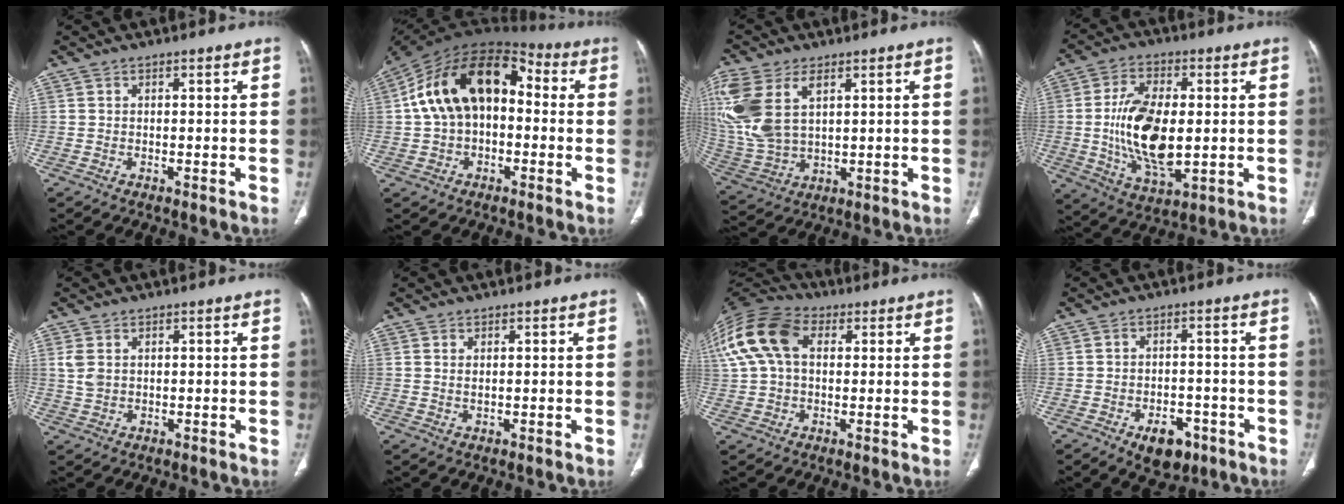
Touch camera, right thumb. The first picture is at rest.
{"total": 18.3, "force": [1.4, 11.7, 14.0], "torque": [-0.230, 0.050, 0.013]}
{"total": 17.8, "force": [6.2, 10.5, 12.9], "torque": [-0.319, -0.010, 0.129]}
{"total": 15.8, "force": [-0.3, 8.0, 13.6], "torque": [-0.249, -0.012, 0.001]}
{"total": 3.3, "force": [0.9, 2.3, 2.2], "torque": [-0.051, 0.001, 0.027]}
{"total": 1.0, "force": [0.5, 0.4, 0.8], "torque": [-0.018, -0.002, 0.012]}
{"total": 17.1, "force": [4.4, 11.3, 12.0], "torque": [-0.267, 0.035, 0.076]}
{"total": 7.1, "force": [-3.7, 4.4, 4.1], "torque": [-0.035, 0.018, -0.049]}